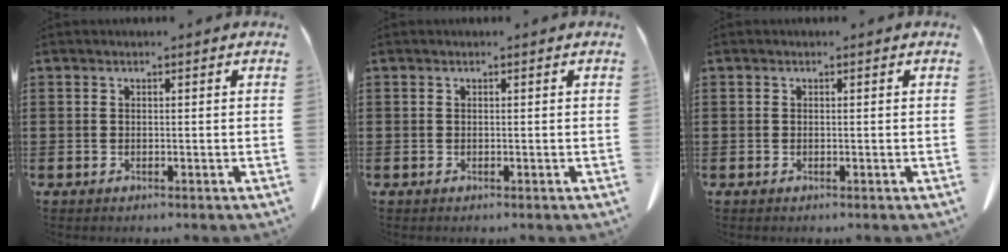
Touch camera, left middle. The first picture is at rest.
{"total": 0.0}
{"total": 0.0}